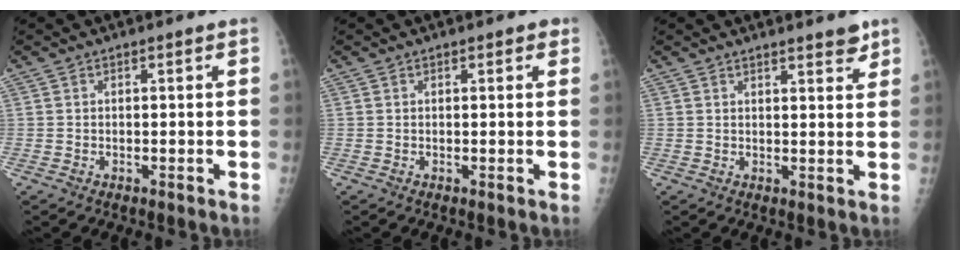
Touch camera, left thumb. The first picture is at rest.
{"total": 1.3, "force": [0.7, 0.7, 0.8], "torque": [0.001, 0.000, 0.005]}
{"total": 3.6, "force": [2.9, 0.8, 1.9], "torque": [-0.013, -0.018, 0.037]}